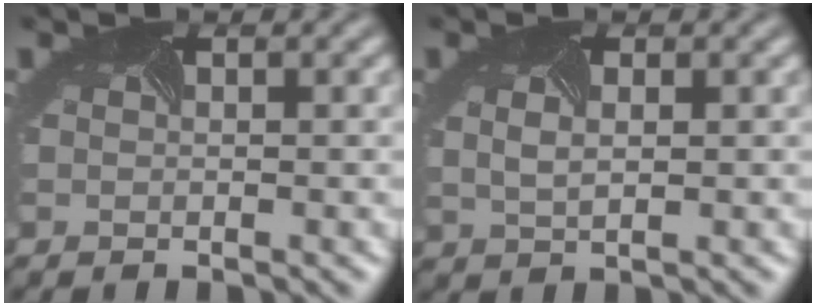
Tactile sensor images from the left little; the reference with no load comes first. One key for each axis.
{"total": 2.6, "fx": 0.7, "fy": 1.6, "fz": 1.9, "tx": -0.031, "ty": 0.002, "tz": 0.009}